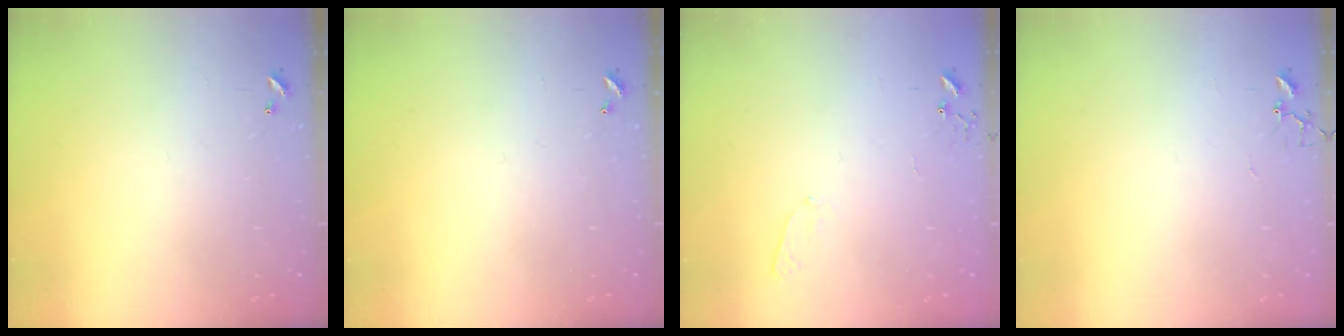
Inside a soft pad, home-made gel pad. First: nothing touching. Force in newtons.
{"total": 0.0}
{"total": 3.9, "press": 3.9, "slide": 0.6}
{"total": 3.8, "press": 3.7, "slide": 0.3}